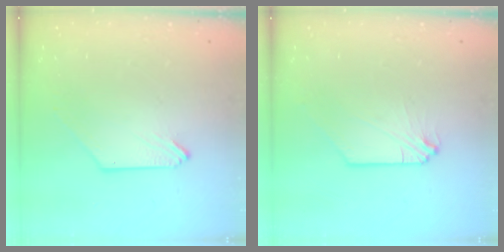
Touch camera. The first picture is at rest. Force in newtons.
{"total": 0.0}